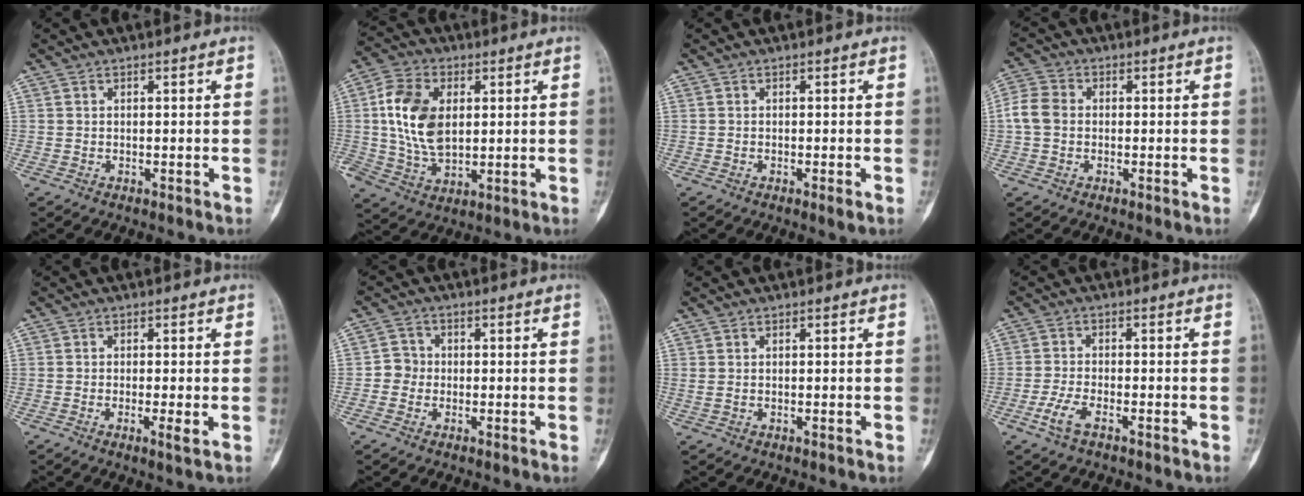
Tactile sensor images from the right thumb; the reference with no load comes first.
{"total": 12.8, "force": [2.1, 8.1, 9.7], "torque": [-0.172, 0.000, 0.039]}
{"total": 1.1, "force": [-0.5, 0.1, 1.0], "torque": [-0.018, -0.002, -0.009]}
{"total": 5.5, "force": [-0.5, 4.4, 3.3], "torque": [-0.070, 0.014, -0.021]}
{"total": 2.3, "force": [-0.5, 0.2, 2.3], "torque": [-0.042, -0.006, -0.011]}
{"total": 3.1, "force": [-0.6, 3.0, 0.7], "torque": [0.008, 0.010, -0.021]}
{"total": 0.8, "force": [0.2, 0.4, 0.6], "torque": [-0.014, 0.002, 0.011]}
{"total": 4.0, "force": [-2.2, 1.5, 3.0], "torque": [-0.066, 0.011, -0.042]}